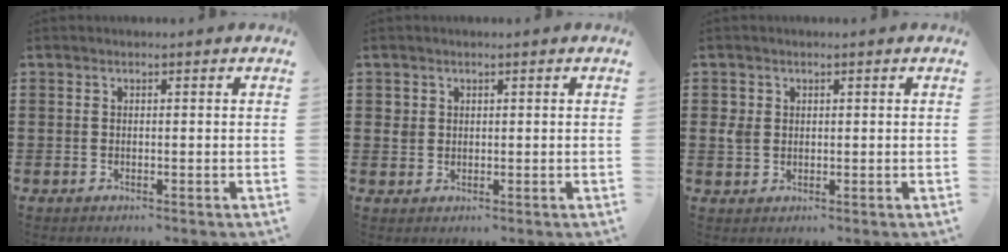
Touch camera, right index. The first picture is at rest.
{"total": 1.4, "force": [0.6, 1.2, 0.3], "torque": [-0.009, 0.006, 0.012]}
{"total": 2.3, "force": [0.5, 2.0, 1.0], "torque": [-0.026, 0.008, 0.009]}